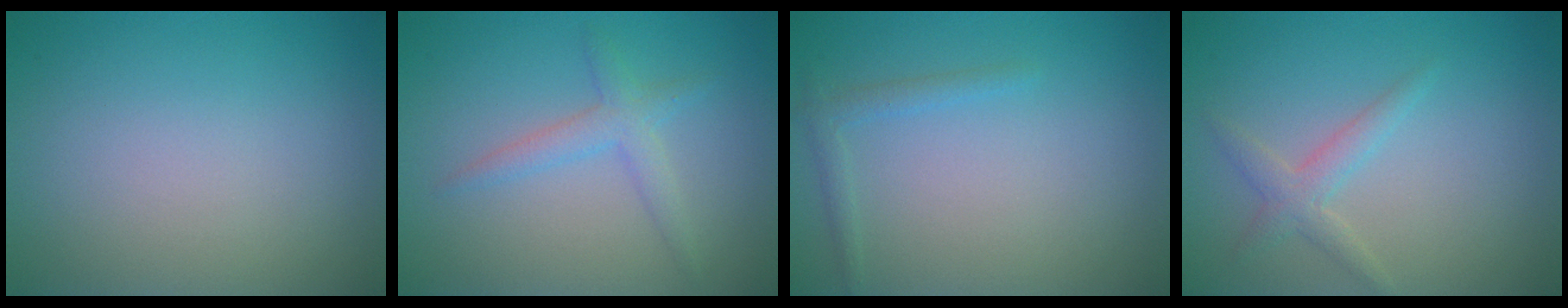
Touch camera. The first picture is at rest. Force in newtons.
{"total": 2.2, "press": 2.2, "slide": 0.2}
{"total": 1.2, "press": 1.2, "slide": 0.1}
{"total": 1.9, "press": 1.9, "slide": 0.1}